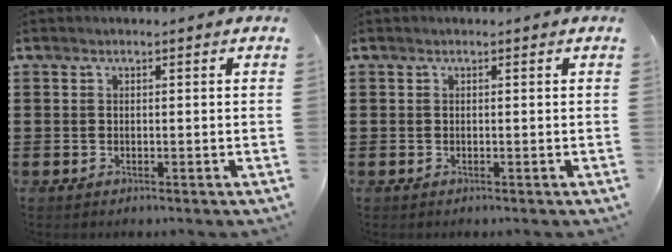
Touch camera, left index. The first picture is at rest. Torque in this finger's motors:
{"motor_torque": [0.00, -0.01, 0.00, 0.00]}